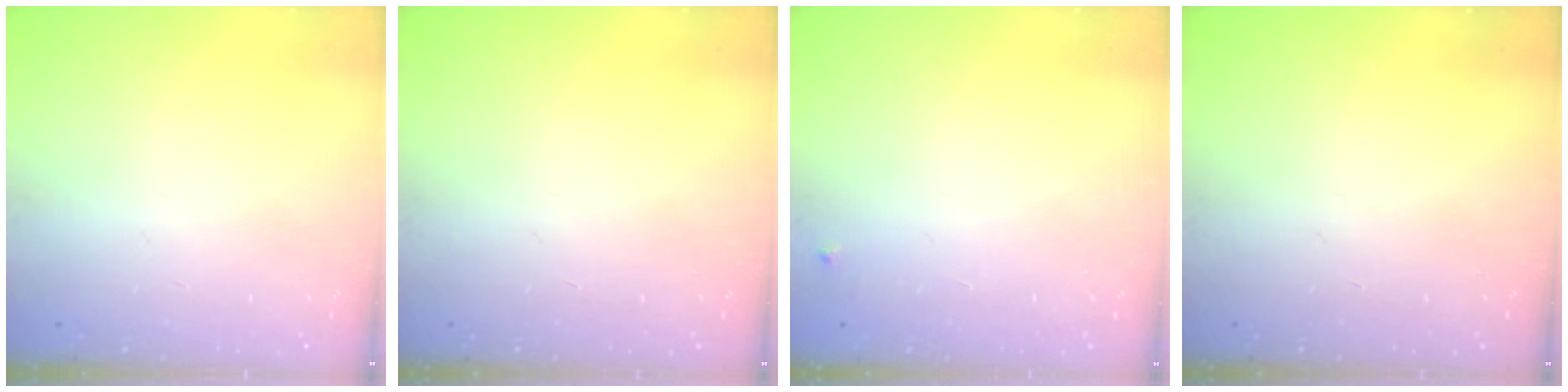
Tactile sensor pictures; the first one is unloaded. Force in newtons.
{"total": 0.0}
{"total": 3.2, "press": 3.2, "slide": 0.5}
{"total": 0.0}